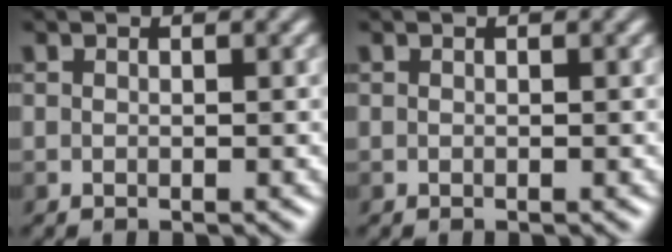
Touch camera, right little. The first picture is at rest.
{"total": 0.0}